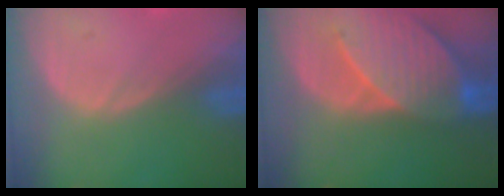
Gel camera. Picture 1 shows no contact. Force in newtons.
{"total": 9.5, "press": 8.8, "slide": 3.8}